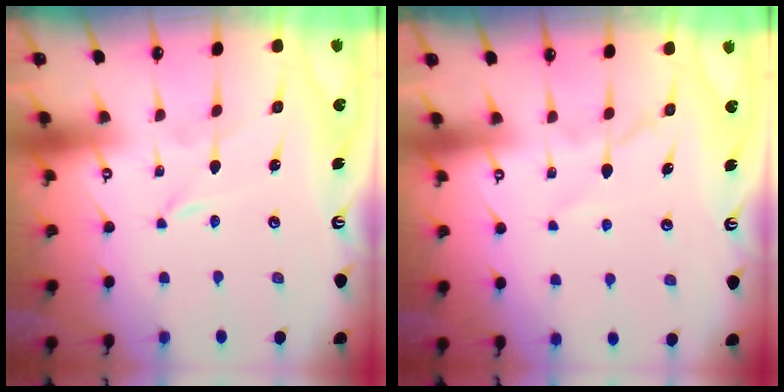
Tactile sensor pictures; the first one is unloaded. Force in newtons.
{"total": 6.0, "press": 6.0, "slide": 0.7}